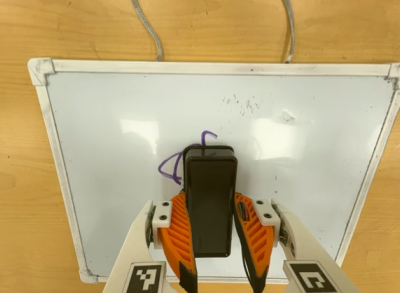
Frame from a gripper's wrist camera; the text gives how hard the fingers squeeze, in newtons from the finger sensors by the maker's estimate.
{"total": 10.3, "left": 10.3, "right": 10.3}